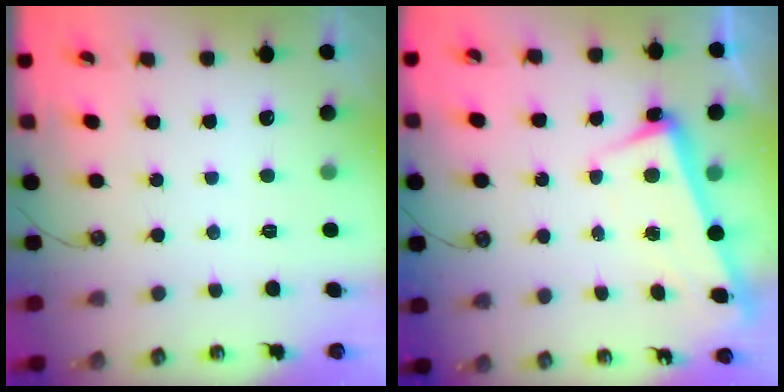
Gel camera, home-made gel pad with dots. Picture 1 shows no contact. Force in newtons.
{"total": 2.5, "press": 2.2, "slide": 1.1}